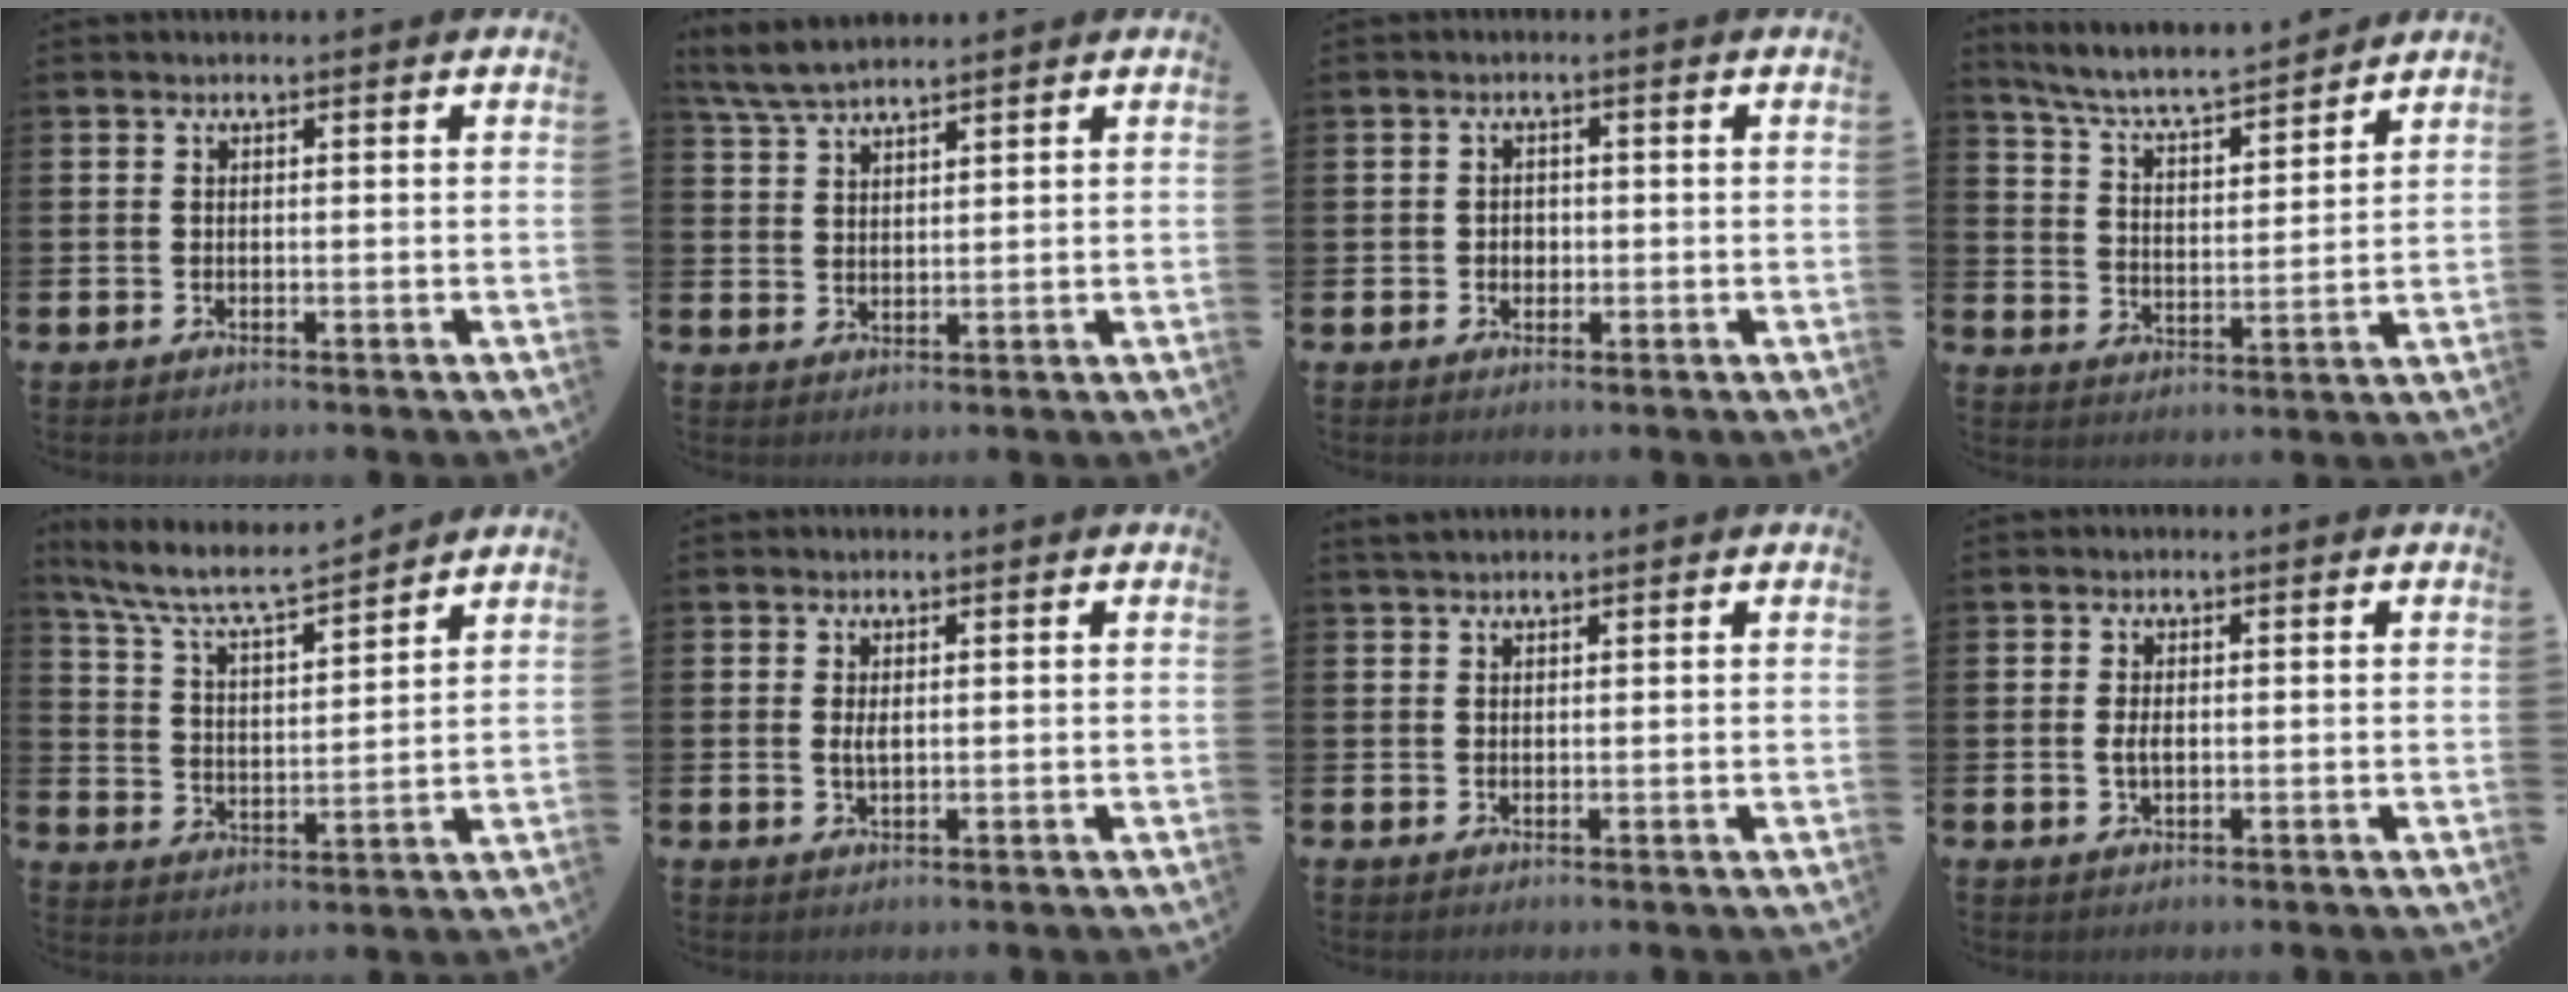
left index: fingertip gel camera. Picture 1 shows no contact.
{"total": 4.8, "force": [4.5, 0.7, 1.5], "torque": [-0.049, -0.008, 0.084]}
{"total": 1.5, "force": [-0.1, 1.4, 0.6], "torque": [-0.004, 0.006, -0.008]}
{"total": 6.6, "force": [6.3, 0.5, 2.0], "torque": [-0.070, -0.047, 0.107]}
{"total": 7.4, "force": [6.9, 0.5, 2.7], "torque": [-0.086, -0.046, 0.117]}
{"total": 1.4, "force": [0.3, 0.5, 1.2], "torque": [-0.024, 0.002, 0.003]}
{"total": 1.4, "force": [1.3, 0.3, 0.4], "torque": [-0.009, 0.004, 0.023]}
{"total": 1.7, "force": [-0.1, 0.8, 1.5], "torque": [-0.029, 0.003, -0.004]}